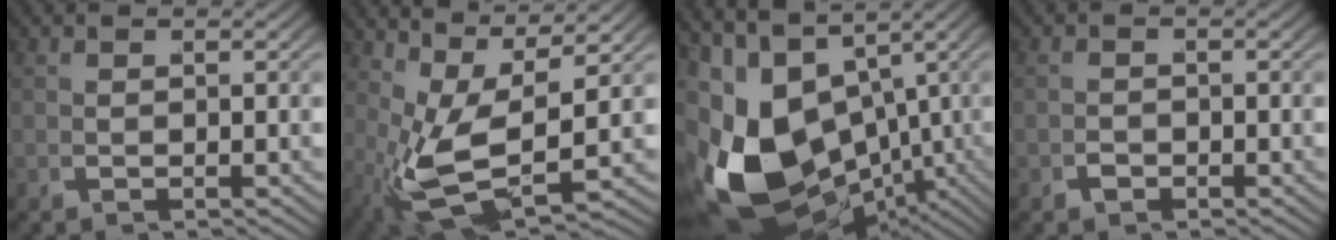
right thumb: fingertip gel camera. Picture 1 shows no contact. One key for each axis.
{"total": 8.7, "fx": 0.5, "fy": 4.5, "fz": 7.4, "tx": -0.160, "ty": -0.040, "tz": 0.029}
{"total": 16.1, "fx": -3.8, "fy": 10.5, "fz": 11.7, "tx": -0.230, "ty": -0.057, "tz": -0.030}
{"total": 0.7, "fx": -0.7, "fy": 0.2, "fz": 0.0, "tx": -0.002, "ty": 0.000, "tz": -0.017}